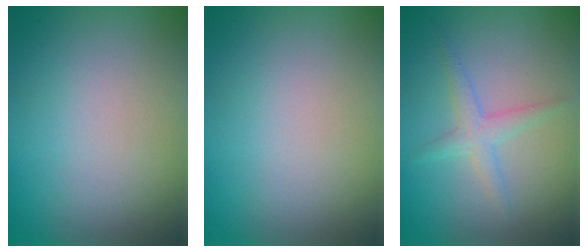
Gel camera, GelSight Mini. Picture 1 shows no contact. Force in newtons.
{"total": 0.0}
{"total": 2.1, "press": 2.1, "slide": 0.1}